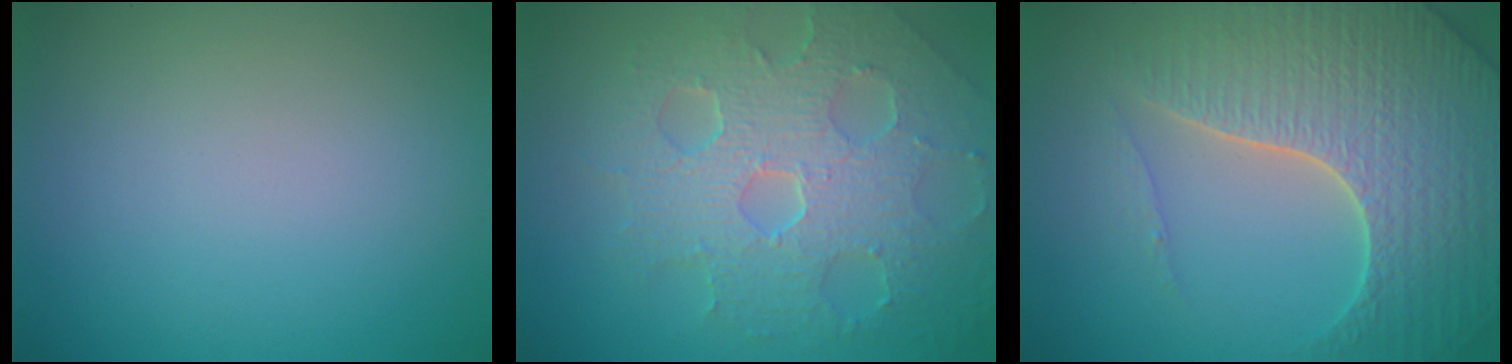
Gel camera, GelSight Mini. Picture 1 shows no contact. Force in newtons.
{"total": 8.6, "press": 5.9, "slide": 6.2}
{"total": 7.1, "press": 6.9, "slide": 1.7}